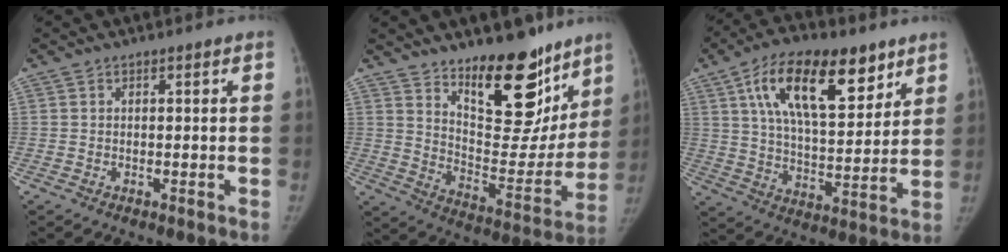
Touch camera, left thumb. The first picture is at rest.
{"total": 21.4, "force": [14.1, 9.1, 13.2], "torque": [-0.128, -0.107, 0.217]}
{"total": 20.7, "force": [10.4, 9.5, 15.2], "torque": [-0.218, -0.028, 0.181]}